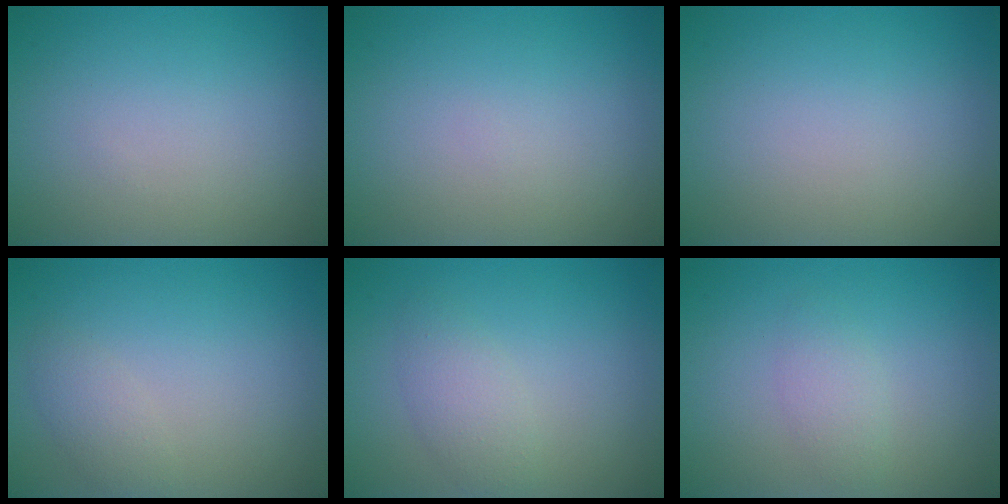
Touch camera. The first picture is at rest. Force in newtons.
{"total": 0.0}
{"total": 0.0}
{"total": 1.5, "press": 1.5, "slide": 0.1}
{"total": 2.2, "press": 2.2, "slide": 0.1}
{"total": 1.6, "press": 1.6, "slide": 0.1}